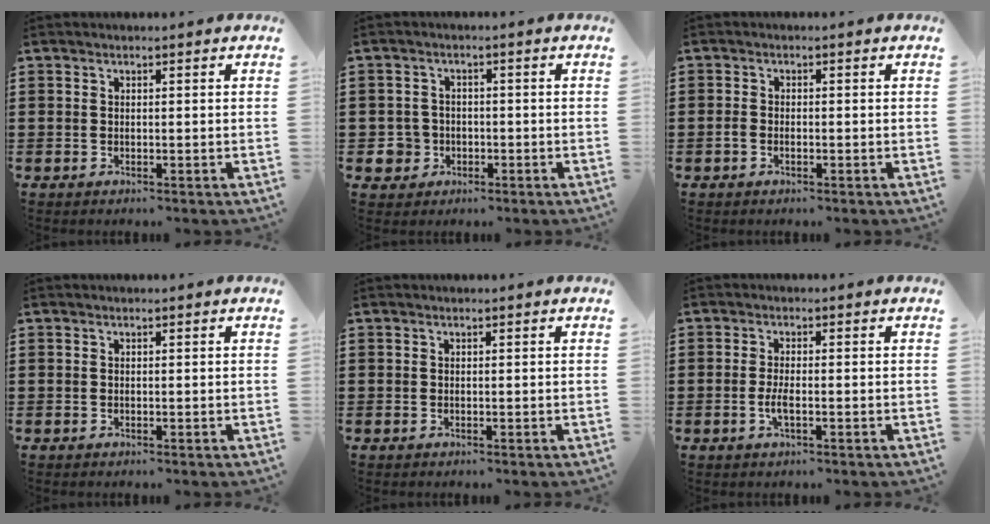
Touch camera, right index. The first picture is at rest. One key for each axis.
{"total": 3.6, "fx": -1.2, "fy": 3.3, "fz": 0.8, "tx": -0.032, "ty": 0.002, "tz": -0.028}
{"total": 1.3, "fx": -0.5, "fy": 0.6, "fz": 1.0, "tx": -0.027, "ty": -0.003, "tz": -0.013}
{"total": 0.0}
{"total": 0.0}
{"total": 2.6, "fx": -0.7, "fy": 0.6, "fz": 2.4, "tx": -0.050, "ty": -0.003, "tz": -0.015}